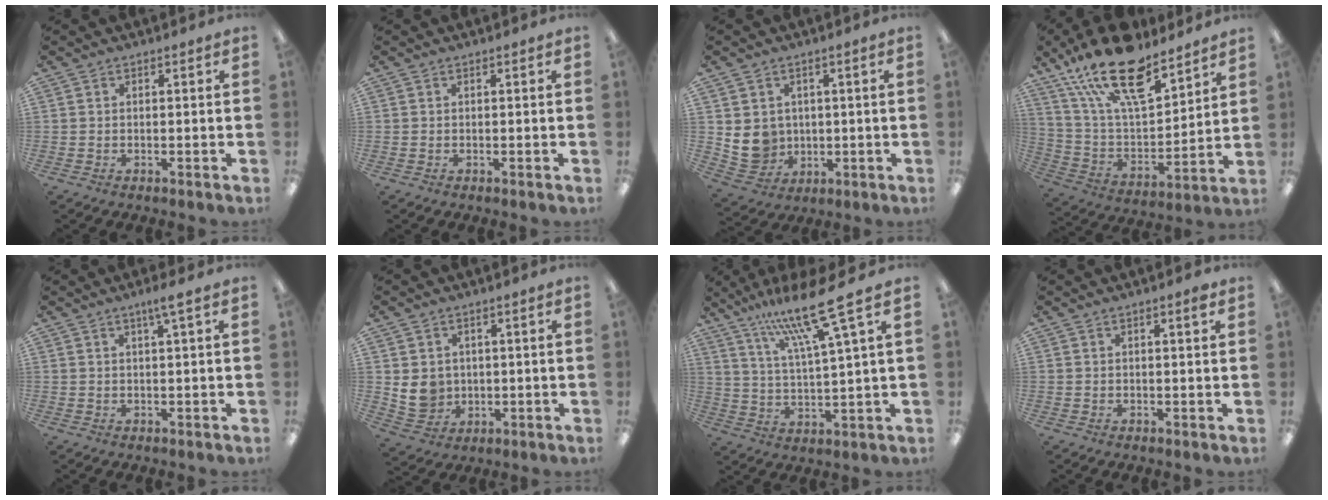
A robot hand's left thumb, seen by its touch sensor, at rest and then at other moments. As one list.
[{"total": 0.0}, {"total": 7.3, "force": [1.0, 7.0, 1.9], "torque": [-0.049, -0.006, 0.025]}, {"total": 22.3, "force": [15.3, 9.2, 13.3], "torque": [-0.248, -0.086, 0.269]}, {"total": 3.5, "force": [1.9, 0.2, 2.9], "torque": [-0.052, -0.002, 0.029]}, {"total": 6.4, "force": [0.9, 6.0, 2.0], "torque": [-0.047, 0.004, 0.022]}, {"total": 15.8, "force": [11.3, 1.3, 11.0], "torque": [-0.208, -0.053, 0.181]}, {"total": 1.4, "force": [0.9, 0.2, 1.1], "torque": [-0.017, -0.002, 0.013]}]